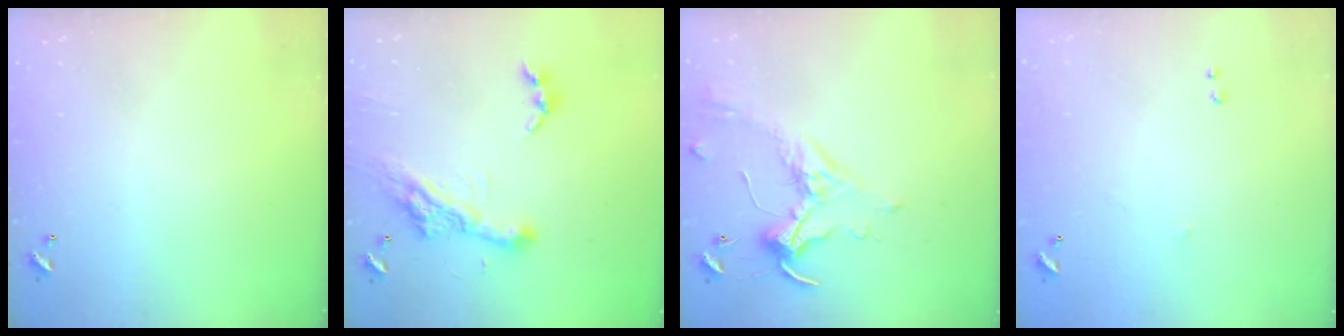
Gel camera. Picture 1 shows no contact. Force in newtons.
{"total": 11.0, "press": 10.9, "slide": 1.4}
{"total": 0.9, "press": 0.5, "slide": 0.7}
{"total": 6.4, "press": 6.3, "slide": 0.8}